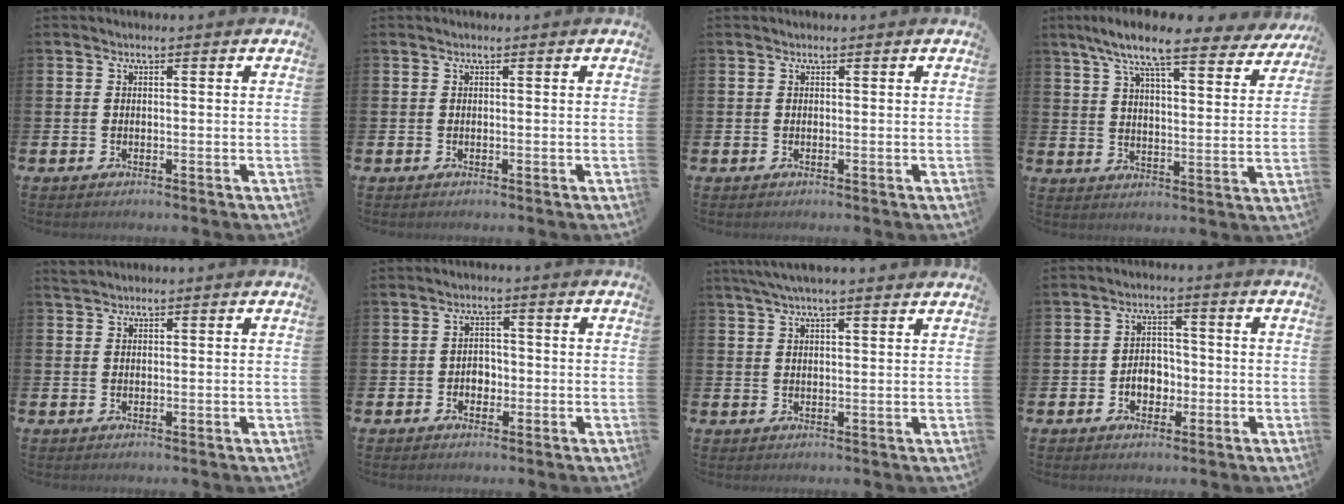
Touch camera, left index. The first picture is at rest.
{"total": 0.0}
{"total": 0.0}
{"total": 9.8, "force": [8.4, 1.4, 4.9], "torque": [-0.111, -0.045, 0.141]}
{"total": 1.2, "force": [1.2, 0.3, 0.1], "torque": [0.000, 0.001, 0.022]}
{"total": 2.2, "force": [-0.6, 1.9, 1.0], "torque": [-0.012, 0.002, -0.018]}
{"total": 4.4, "force": [3.9, 0.3, 2.0], "torque": [-0.044, -0.006, 0.070]}
{"total": 3.7, "force": [-1.1, 2.8, 2.2], "torque": [-0.028, -0.001, -0.028]}